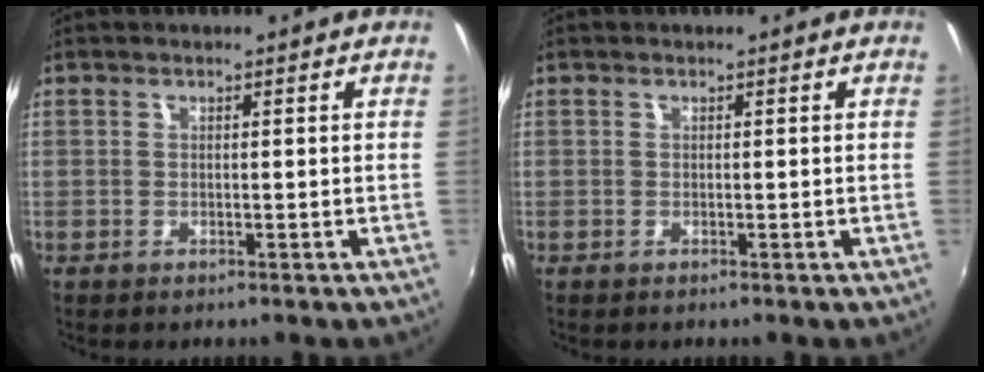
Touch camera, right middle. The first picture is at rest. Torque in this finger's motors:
{"motor_torque": [-0.04, 0.05, 0.00, 0.00]}